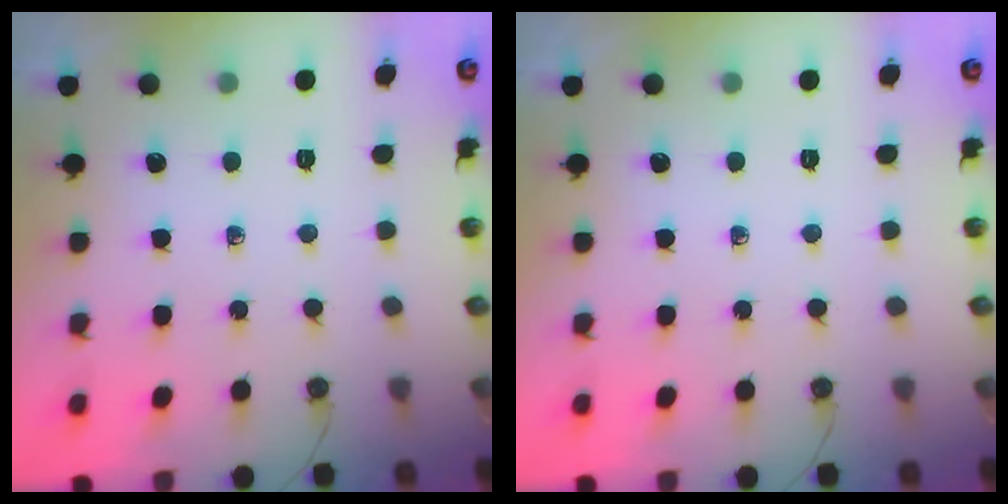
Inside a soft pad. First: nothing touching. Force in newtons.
{"total": 0.0}